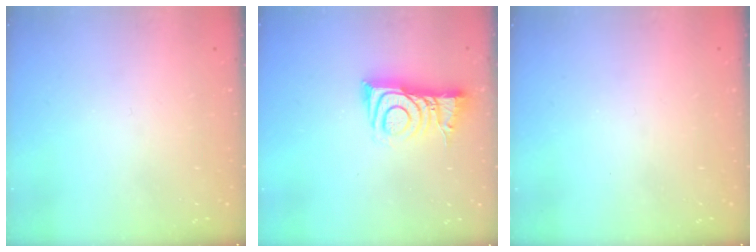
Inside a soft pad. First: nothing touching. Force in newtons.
{"total": 8.3, "press": 8.3, "slide": 0.7}
{"total": 0.0}